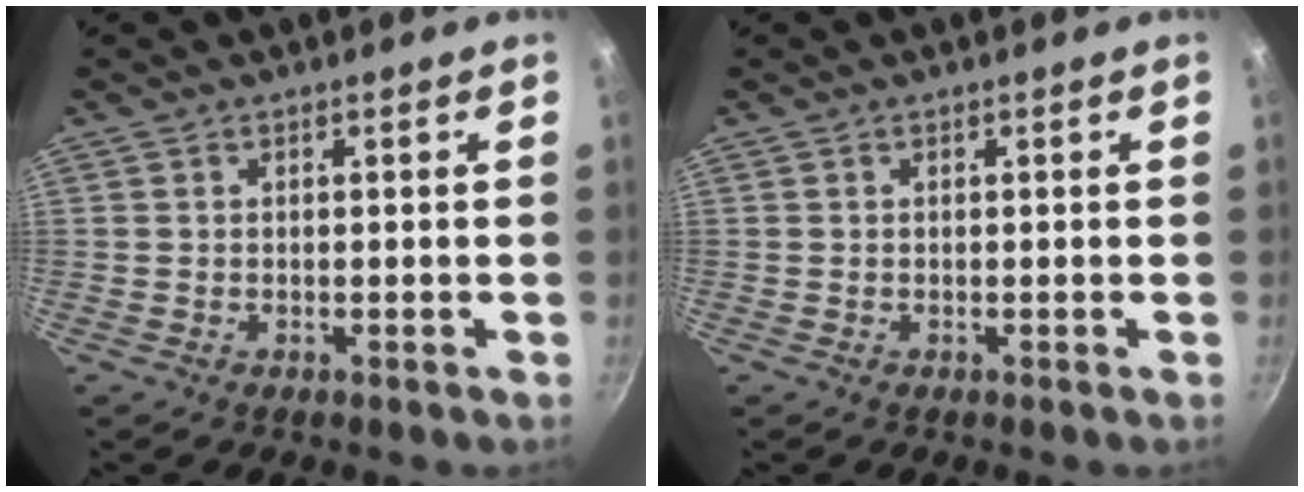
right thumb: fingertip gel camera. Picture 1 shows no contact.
{"total": 0.0}